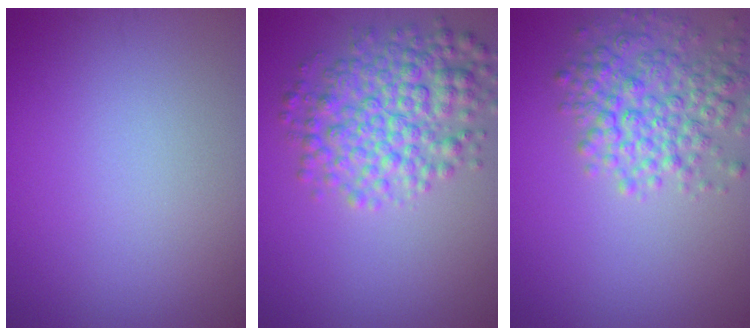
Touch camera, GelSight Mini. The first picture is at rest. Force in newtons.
{"total": 6.0, "press": 6.0, "slide": 0.0}
{"total": 5.0, "press": 5.0, "slide": 0.2}